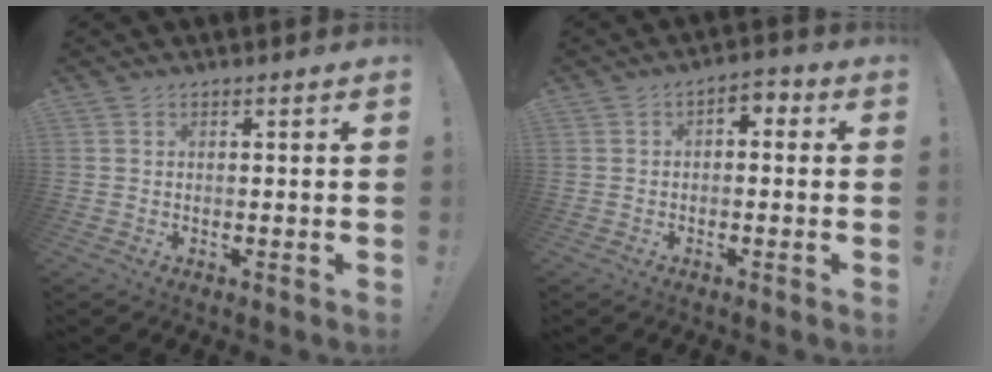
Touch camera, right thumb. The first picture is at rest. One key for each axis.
{"total": 2.9, "fx": -1.3, "fy": 1.8, "fz": 1.8, "tx": -0.023, "ty": 0.010, "tz": -0.026}